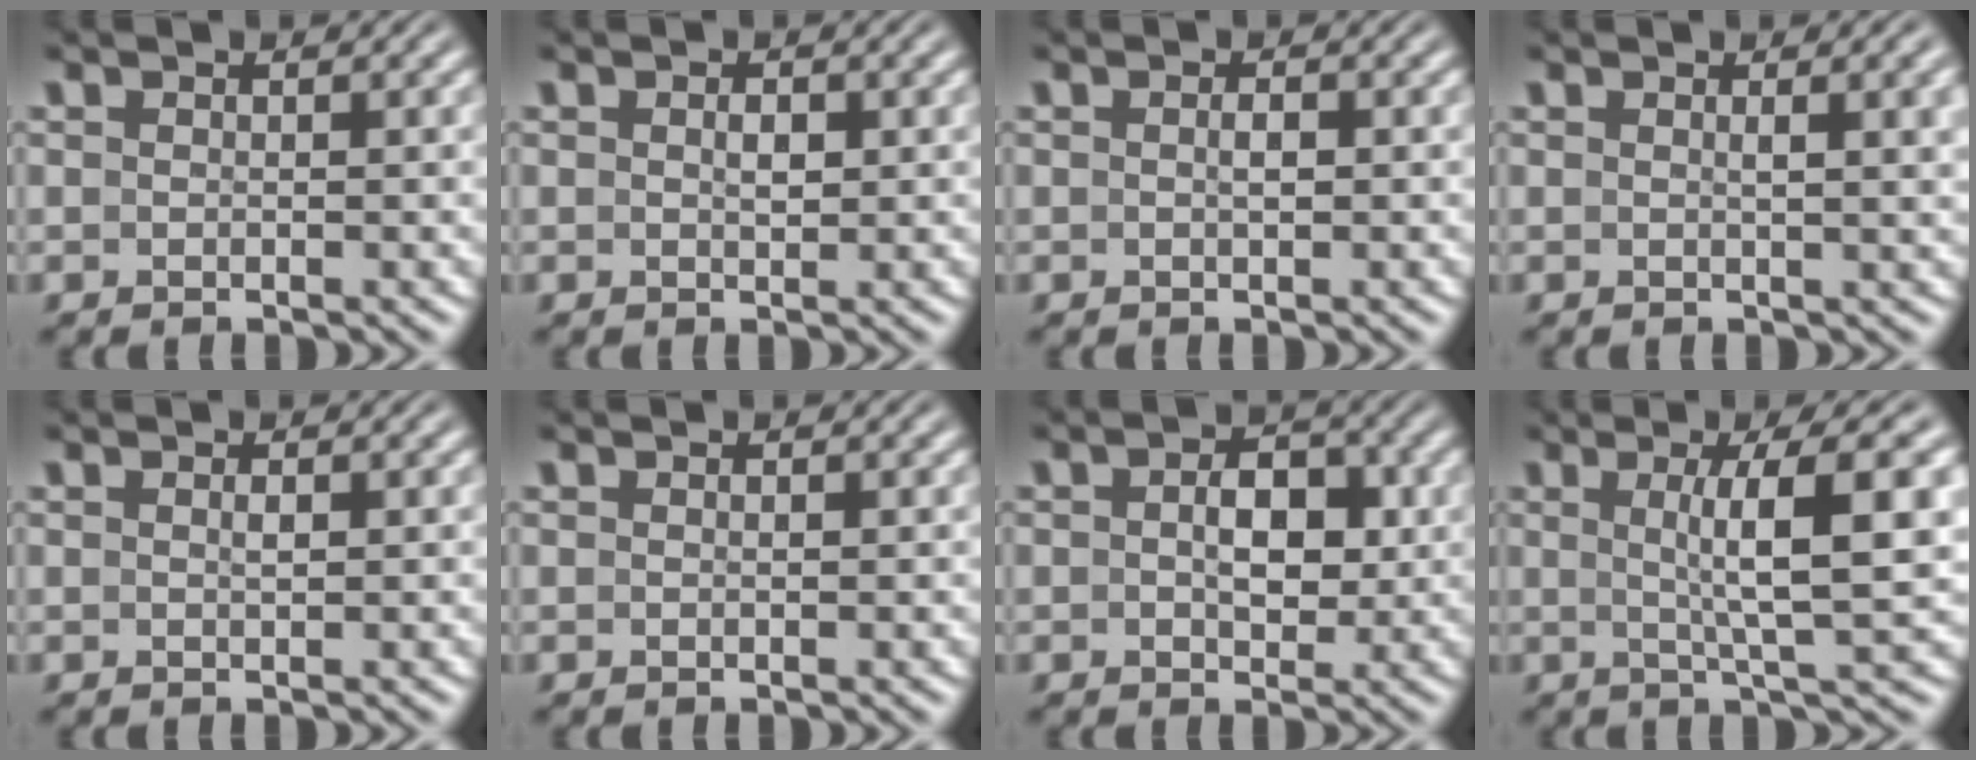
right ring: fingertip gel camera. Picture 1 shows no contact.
{"total": 0.9, "force": [0.1, 0.3, 0.8], "torque": [-0.017, -0.009, 0.007]}
{"total": 0.7, "force": [-0.2, 0.0, 0.7], "torque": [-0.014, -0.003, -0.001]}
{"total": 1.6, "force": [0.5, -0.5, 1.5], "torque": [-0.019, -0.002, 0.009]}
{"total": 0.5, "force": [0.0, -0.2, 0.5], "torque": [-0.012, -0.005, 0.005]}
{"total": 0.0}
{"total": 3.5, "force": [0.0, 2.1, 2.8], "torque": [-0.039, -0.006, 0.005]}
{"total": 6.0, "force": [1.1, 0.0, 5.9], "torque": [-0.084, 0.002, 0.020]}